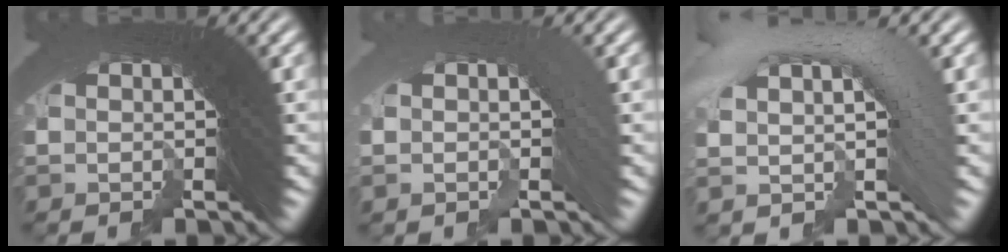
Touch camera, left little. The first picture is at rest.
{"total": 0.9, "force": [-0.6, -0.3, 0.7], "torque": [0.007, 0.013, -0.009]}
{"total": 4.5, "force": [1.3, 1.2, 4.2], "torque": [-0.048, 0.030, 0.018]}